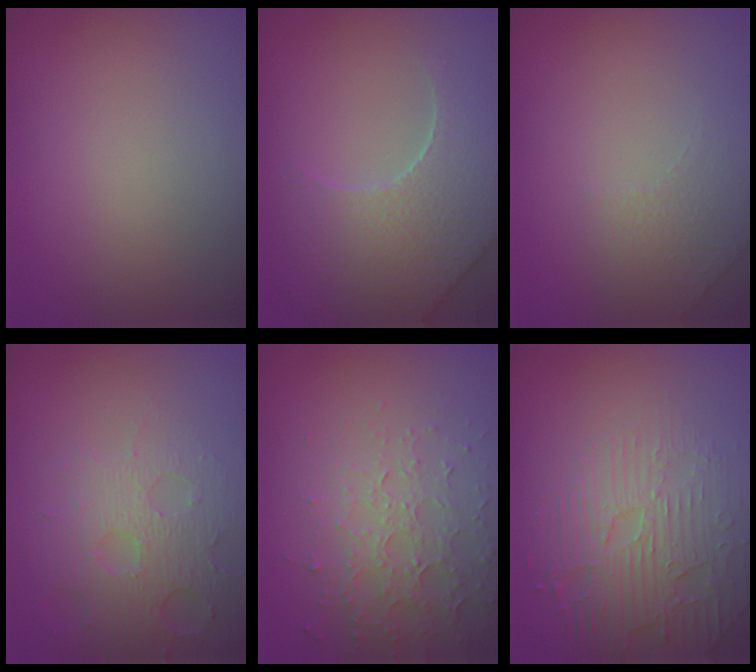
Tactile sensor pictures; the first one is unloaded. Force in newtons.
{"total": 7.8, "press": 5.8, "slide": 5.2}
{"total": 1.5, "press": 1.0, "slide": 1.1}
{"total": 4.2, "press": 4.1, "slide": 0.9}
{"total": 4.6, "press": 3.4, "slide": 3.1}
{"total": 4.3, "press": 4.1, "slide": 1.4}